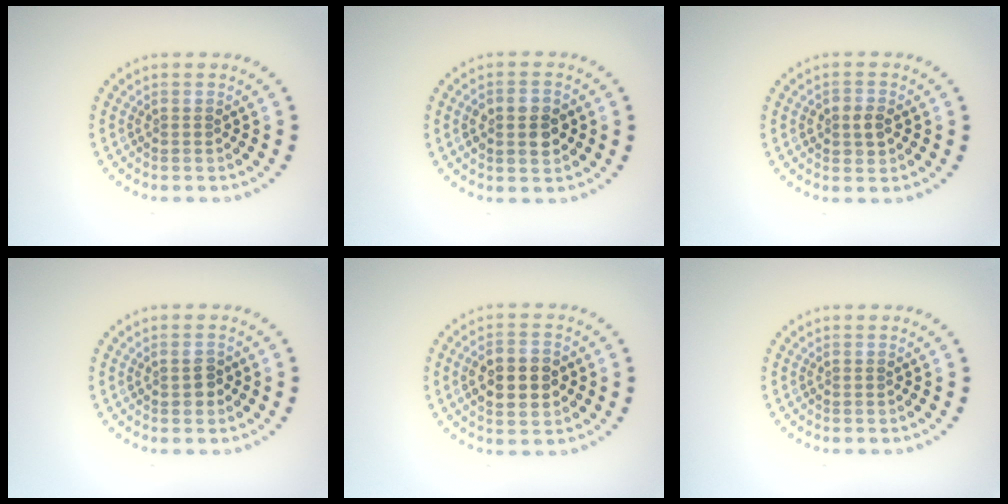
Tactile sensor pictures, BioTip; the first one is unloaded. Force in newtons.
{"total": 3.8, "press": 3.8, "slide": 0.3}
{"total": 2.0, "press": 2.0, "slide": 0.2}
{"total": 1.5, "press": 1.5, "slide": 0.1}
{"total": 5.3, "press": 5.3, "slide": 0.1}
{"total": 0.0}